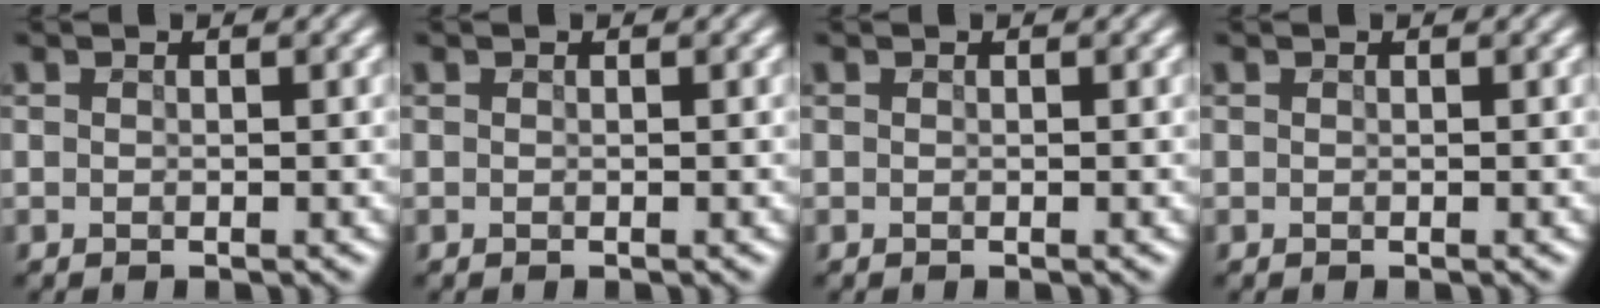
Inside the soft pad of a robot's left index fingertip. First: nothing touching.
{"total": 0.0}
{"total": 0.0}
{"total": 0.0}